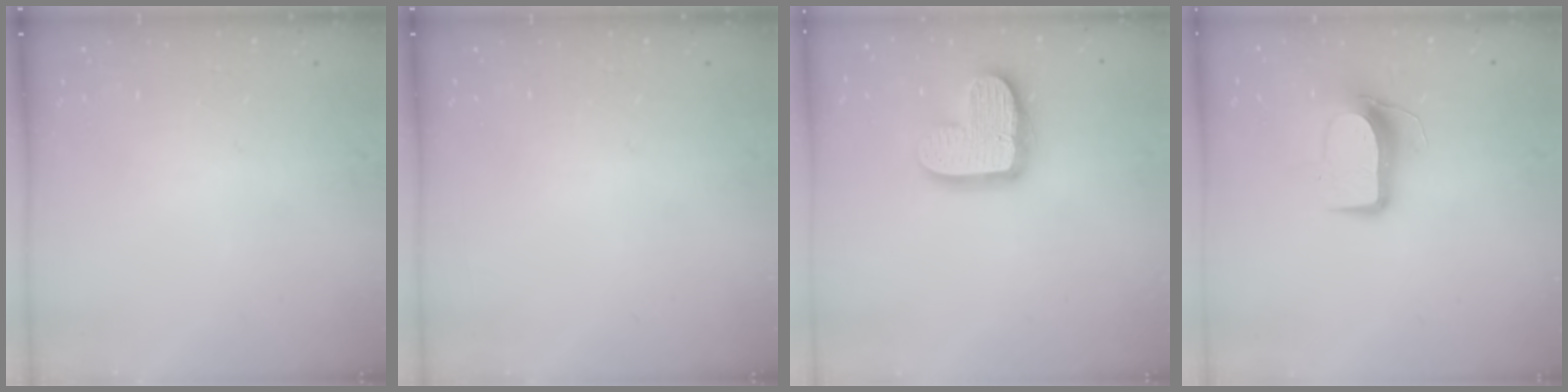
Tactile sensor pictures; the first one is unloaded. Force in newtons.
{"total": 0.0}
{"total": 15.6, "press": 15.5, "slide": 1.3}
{"total": 9.5, "press": 9.5, "slide": 0.8}